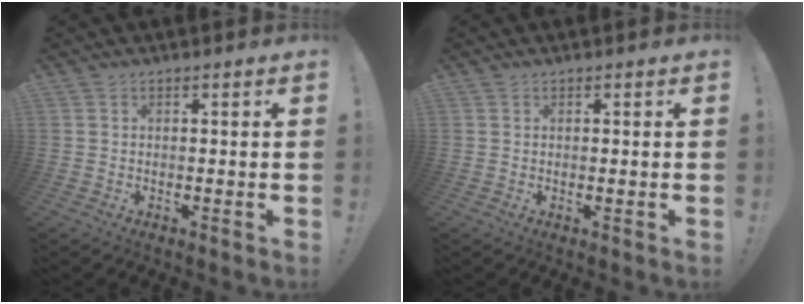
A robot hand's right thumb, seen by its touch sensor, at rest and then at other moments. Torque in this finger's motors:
{"motor_torque": [0.02, -0.13, -0.03, 0.04, 0.05]}